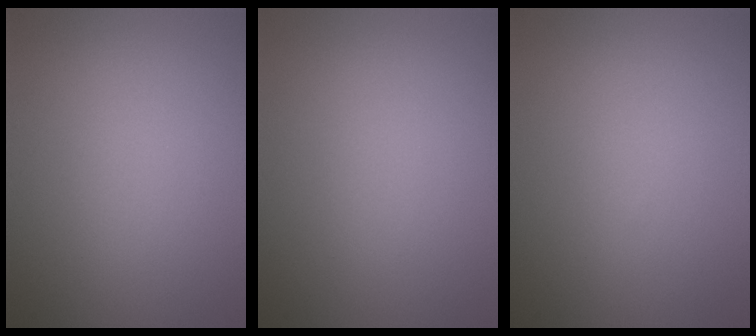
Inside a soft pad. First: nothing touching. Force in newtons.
{"total": 0.0}
{"total": 0.0}